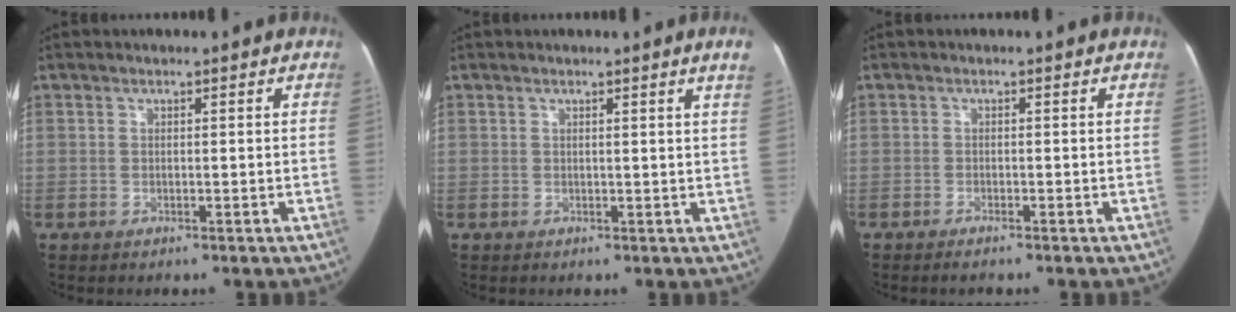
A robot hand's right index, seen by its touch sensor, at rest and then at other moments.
{"total": 2.2, "force": [1.5, -0.7, 1.4], "torque": [-0.019, -0.008, 0.012]}
{"total": 1.0, "force": [-0.9, 0.1, 0.5], "torque": [-0.012, -0.001, -0.011]}